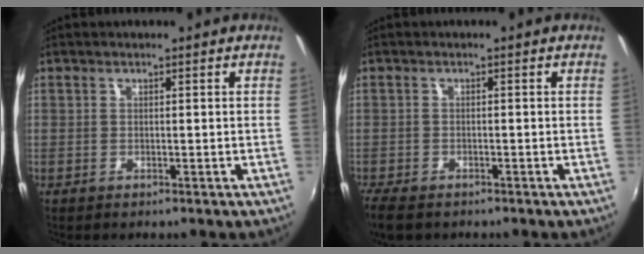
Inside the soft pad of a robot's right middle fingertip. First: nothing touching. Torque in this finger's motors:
{"motor_torque": [0.67, -0.69, 0.05, 0.07]}